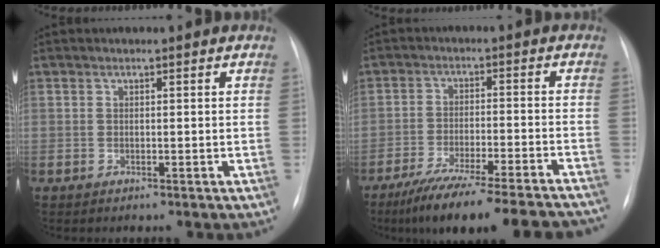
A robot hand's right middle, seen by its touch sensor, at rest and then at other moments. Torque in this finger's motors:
{"motor_torque": [1.10, -1.04, 0.26, 0.09]}